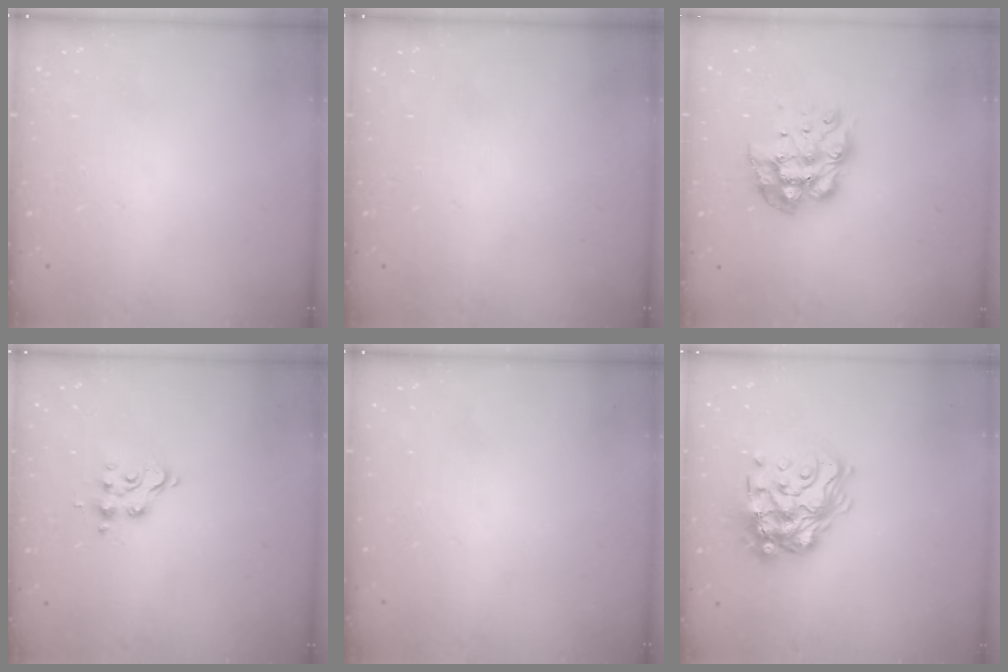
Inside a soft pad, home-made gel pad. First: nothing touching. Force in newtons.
{"total": 0.0}
{"total": 12.5, "press": 12.4, "slide": 1.1}
{"total": 9.1, "press": 9.0, "slide": 0.9}
{"total": 0.0}
{"total": 18.1, "press": 18.1, "slide": 1.3}